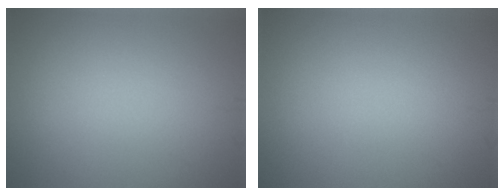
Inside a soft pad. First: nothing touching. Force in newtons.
{"total": 0.0}